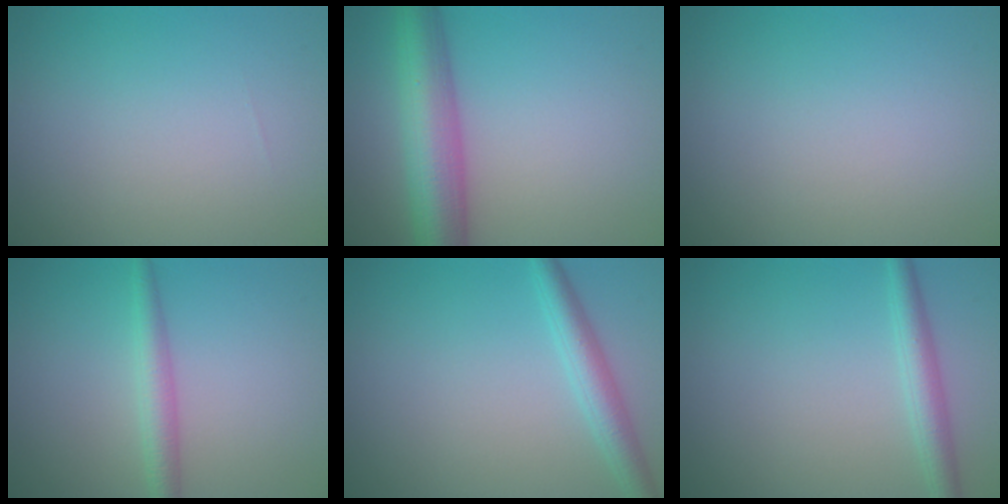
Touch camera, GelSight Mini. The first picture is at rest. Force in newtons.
{"total": 7.1, "press": 7.1, "slide": 0.2}
{"total": 0.0}
{"total": 2.3, "press": 2.3, "slide": 0.0}
{"total": 3.1, "press": 3.1, "slide": 0.2}
{"total": 2.6, "press": 2.6, "slide": 0.0}